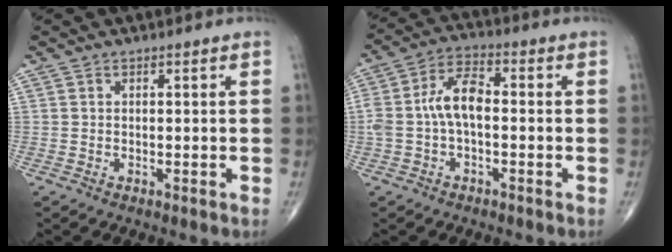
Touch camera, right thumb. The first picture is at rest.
{"total": 8.1, "force": [-0.7, 4.2, 6.9], "torque": [-0.142, 0.031, -0.019]}